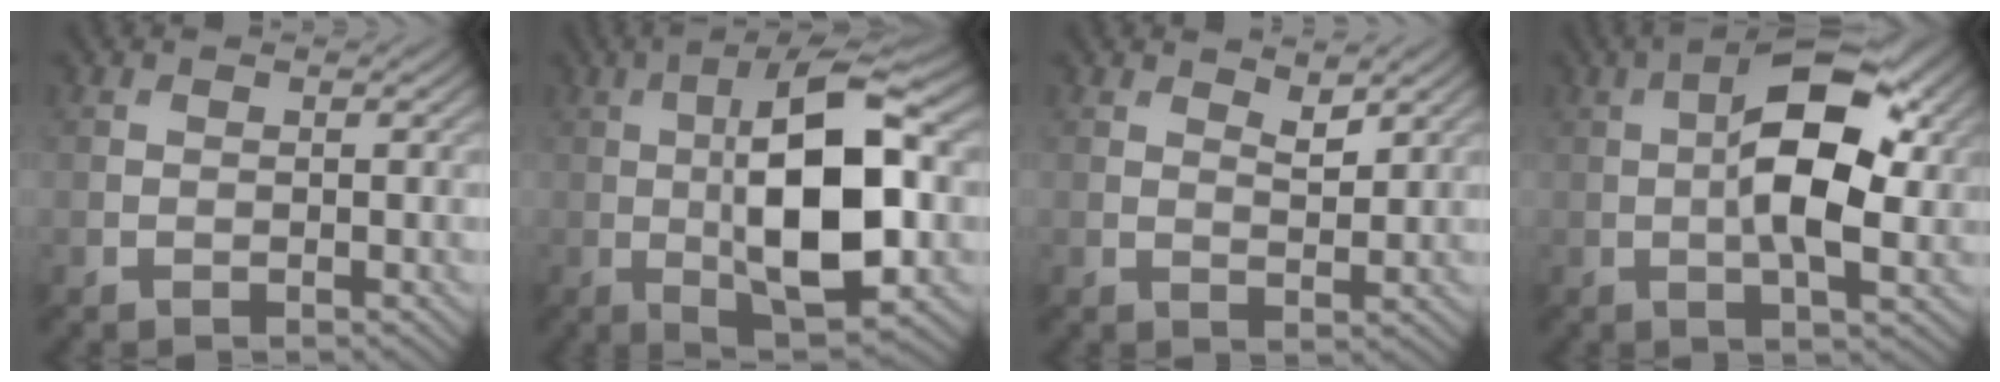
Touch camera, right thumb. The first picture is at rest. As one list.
[{"total": 15.0, "force": [-0.3, 5.2, 14.0], "torque": [-0.235, 0.012, -0.009]}, {"total": 2.4, "force": [1.8, 0.7, 1.4], "torque": [-0.025, -0.007, 0.034]}, {"total": 10.6, "force": [0.7, 4.0, 9.8], "torque": [-0.169, 0.007, 0.008]}]